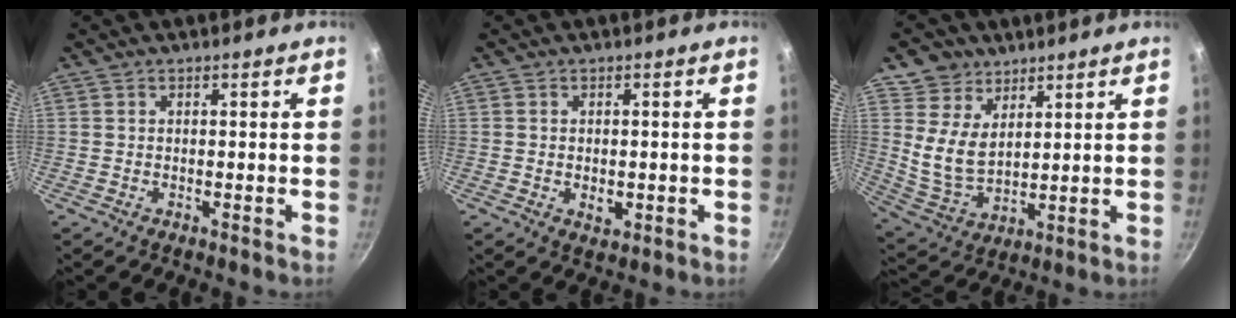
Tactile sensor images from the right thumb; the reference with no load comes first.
{"total": 3.0, "force": [-0.6, 2.0, 2.2], "torque": [-0.031, -0.002, -0.005]}
{"total": 9.9, "force": [5.4, 7.2, 4.0], "torque": [-0.047, -0.031, 0.112]}